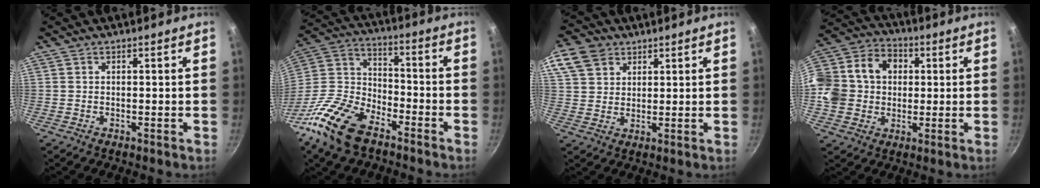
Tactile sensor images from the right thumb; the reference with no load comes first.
{"total": 17.9, "force": [-11.3, 9.4, 10.2], "torque": [-0.191, 0.071, -0.233]}
{"total": 11.5, "force": [5.9, 8.6, 4.9], "torque": [-0.098, 0.008, 0.110]}
{"total": 17.9, "force": [1.4, 15.1, 9.5], "torque": [-0.169, 0.038, 0.015]}